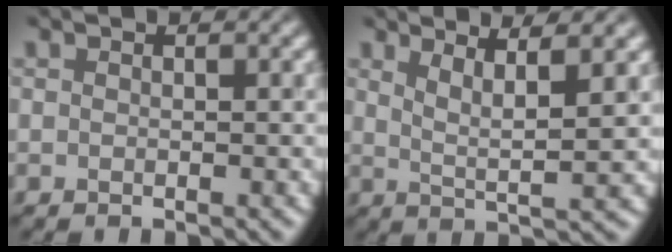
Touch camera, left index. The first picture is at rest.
{"total": 3.8, "force": [2.0, 0.4, 3.1], "torque": [-0.056, 0.001, 0.048]}